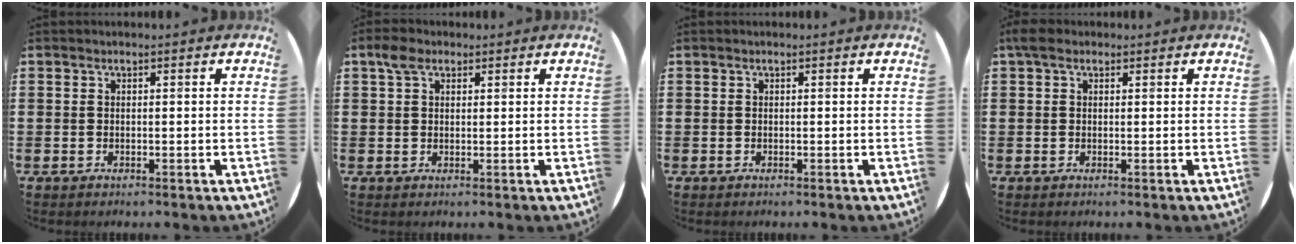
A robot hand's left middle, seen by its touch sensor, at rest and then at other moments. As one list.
[{"total": 2.6, "force": [1.7, 1.5, 1.2], "torque": [-0.019, 0.003, 0.031]}, {"total": 0.0}, {"total": 1.5, "force": [0.9, 0.9, 0.8], "torque": [-0.009, 0.005, 0.014]}]